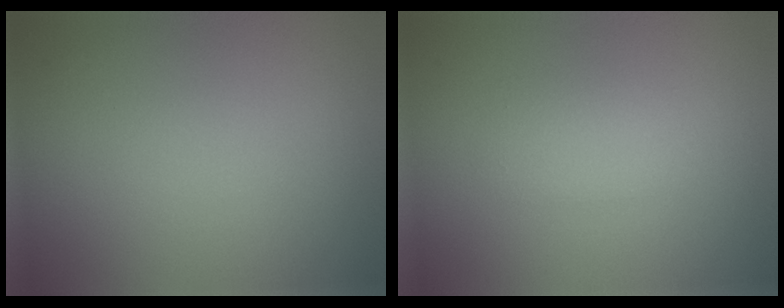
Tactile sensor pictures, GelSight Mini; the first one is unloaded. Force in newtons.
{"total": 1.5, "press": 1.5, "slide": 0.1}